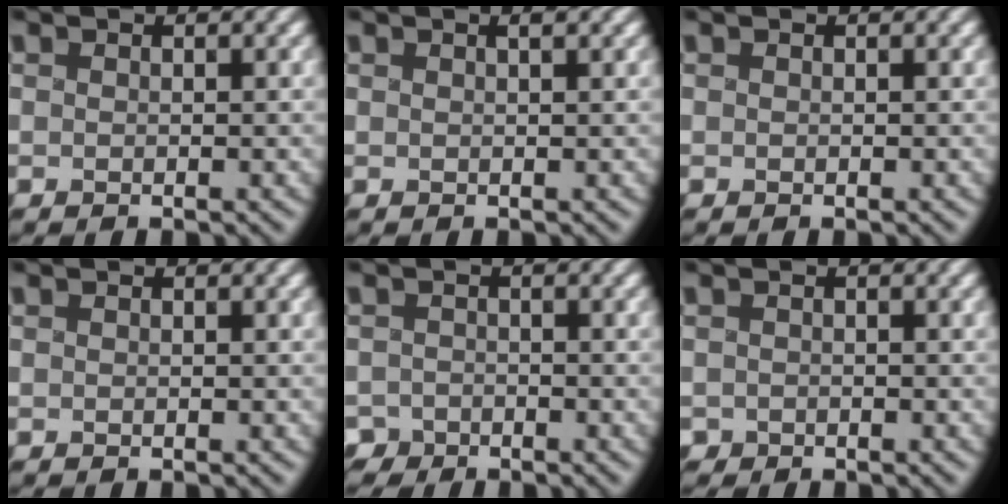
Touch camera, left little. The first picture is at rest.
{"total": 0.9, "force": [0.5, 0.0, 0.8], "torque": [-0.013, 0.001, 0.008]}
{"total": 0.0}
{"total": 0.0}
{"total": 1.6, "force": [-1.3, 0.9, -0.1], "torque": [0.013, -0.002, -0.033]}
{"total": 0.8, "force": [-0.5, 0.6, 0.1], "torque": [0.000, -0.003, -0.014]}